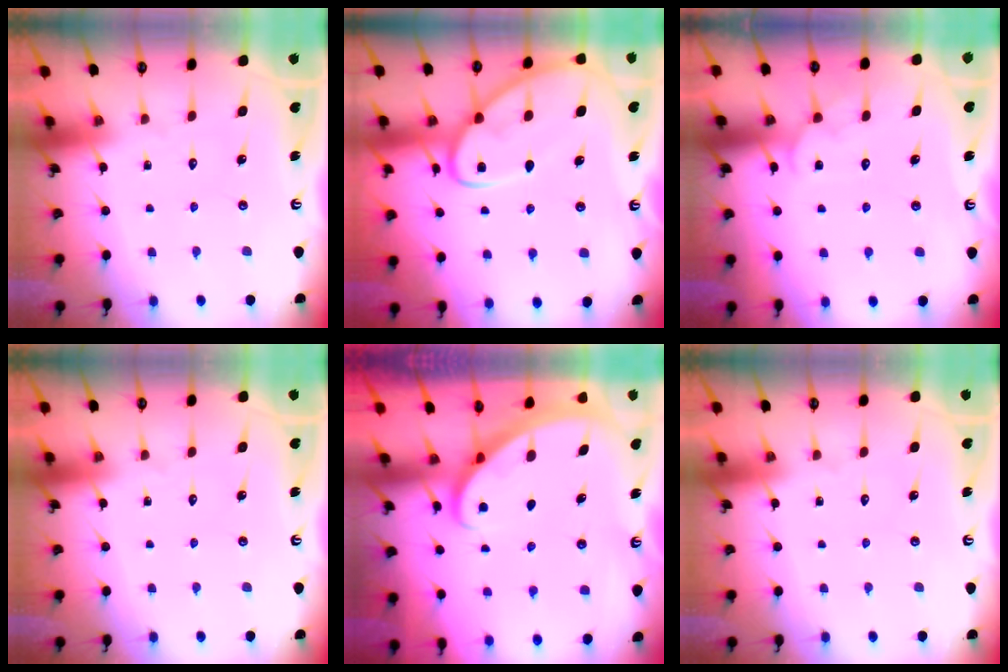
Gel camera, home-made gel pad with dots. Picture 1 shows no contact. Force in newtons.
{"total": 9.9, "press": 9.8, "slide": 0.9}
{"total": 3.8, "press": 3.8, "slide": 0.3}
{"total": 0.0}
{"total": 2.8, "press": 2.8, "slide": 0.2}
{"total": 0.0}